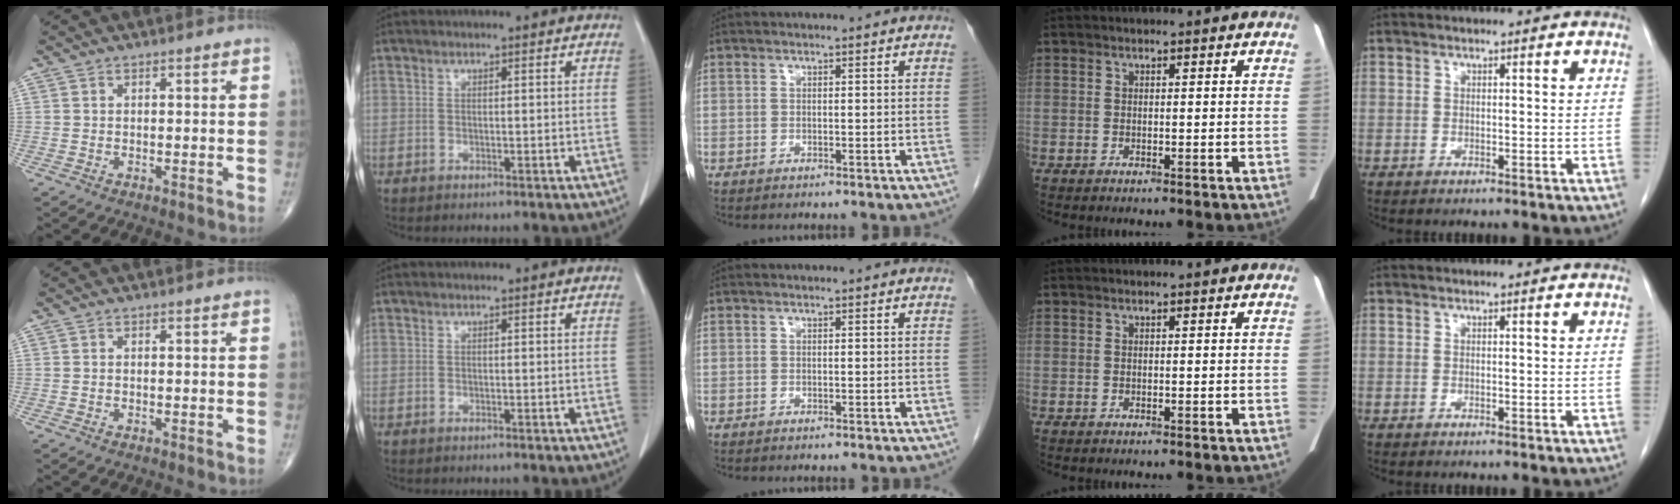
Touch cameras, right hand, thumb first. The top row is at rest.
{}